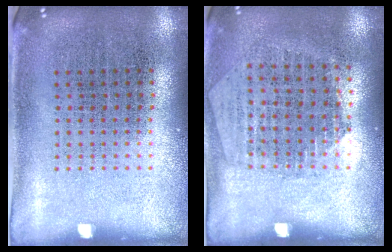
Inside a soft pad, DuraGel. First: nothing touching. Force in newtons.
{"total": 1.2, "press": 1.1, "slide": 0.4}